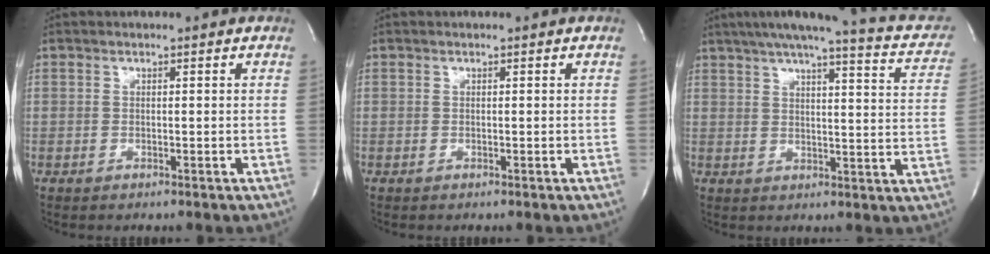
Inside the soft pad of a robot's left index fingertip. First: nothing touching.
{"total": 0.0}
{"total": 19.2, "force": [15.4, 3.2, 11.1], "torque": [-0.150, 0.009, 0.175]}